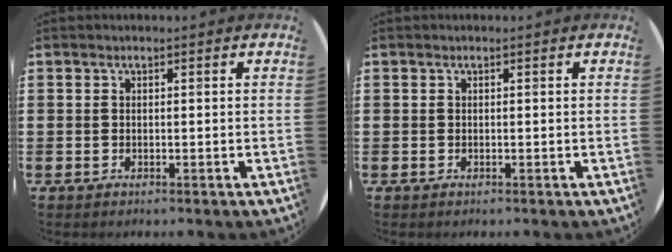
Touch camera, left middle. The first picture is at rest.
{"total": 0.0}